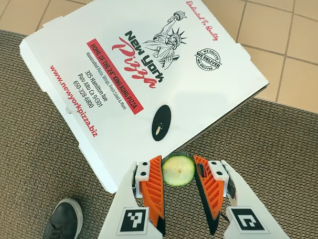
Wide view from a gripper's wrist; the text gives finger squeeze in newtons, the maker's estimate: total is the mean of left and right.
{"total": 8.1, "left": 8.4, "right": 7.8}